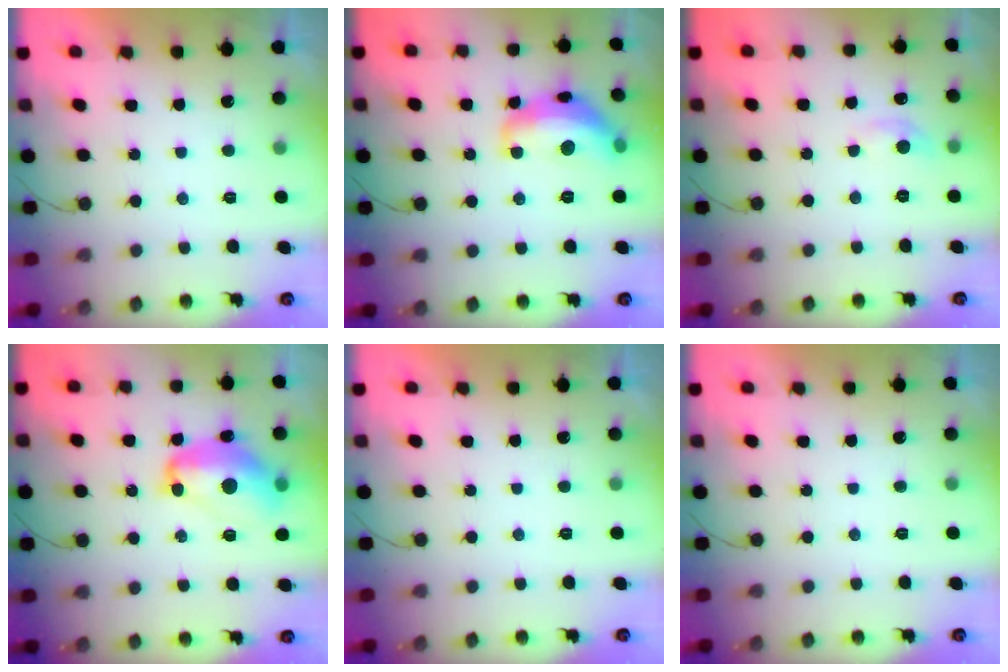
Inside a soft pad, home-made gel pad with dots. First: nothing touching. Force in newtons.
{"total": 15.7, "press": 15.6, "slide": 0.9}
{"total": 5.4, "press": 5.3, "slide": 0.6}
{"total": 14.5, "press": 14.4, "slide": 1.6}
{"total": 0.0}
{"total": 0.0}